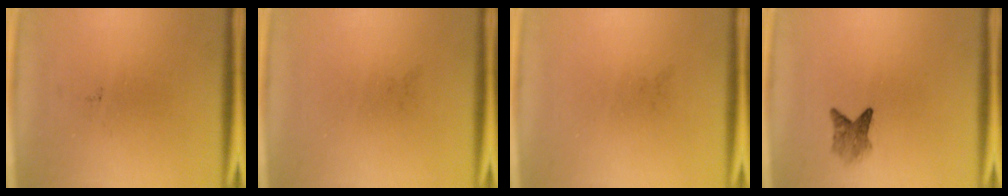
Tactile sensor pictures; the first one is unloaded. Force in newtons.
{"total": 0.0}
{"total": 0.0}
{"total": 2.6}